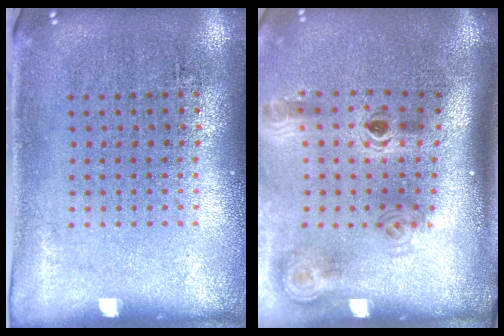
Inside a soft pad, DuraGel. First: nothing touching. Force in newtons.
{"total": 2.1, "press": 1.4, "slide": 1.6}